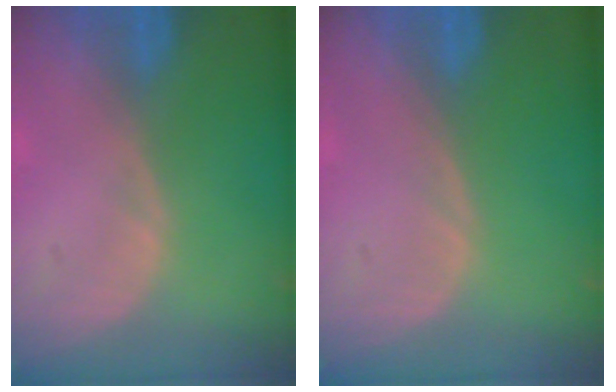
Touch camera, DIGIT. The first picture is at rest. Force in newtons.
{"total": 0.0}